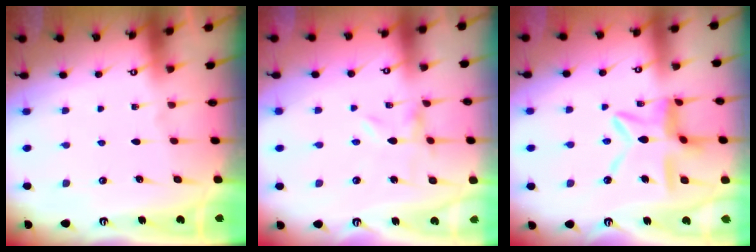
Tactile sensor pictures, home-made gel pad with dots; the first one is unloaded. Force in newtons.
{"total": 0.0}
{"total": 11.6, "press": 11.5, "slide": 1.2}